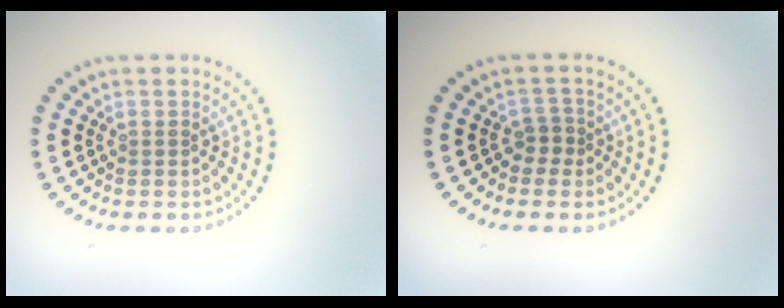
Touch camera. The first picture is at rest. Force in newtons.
{"total": 1.4, "press": 1.1, "slide": 0.9}